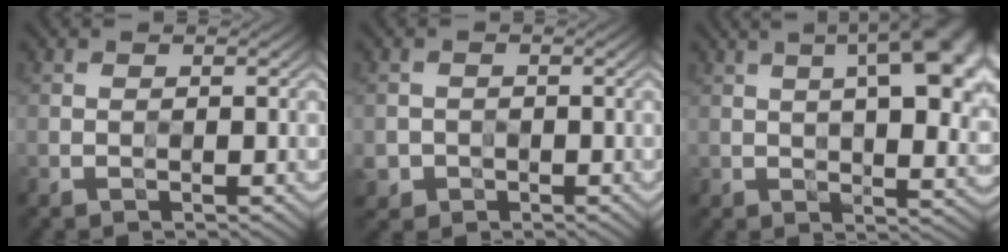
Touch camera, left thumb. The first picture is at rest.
{"total": 2.0, "force": [-0.7, 1.9, -0.2], "torque": [0.008, 0.002, -0.013]}
{"total": 12.1, "force": [3.4, 5.2, 10.4], "torque": [-0.105, 0.028, 0.040]}